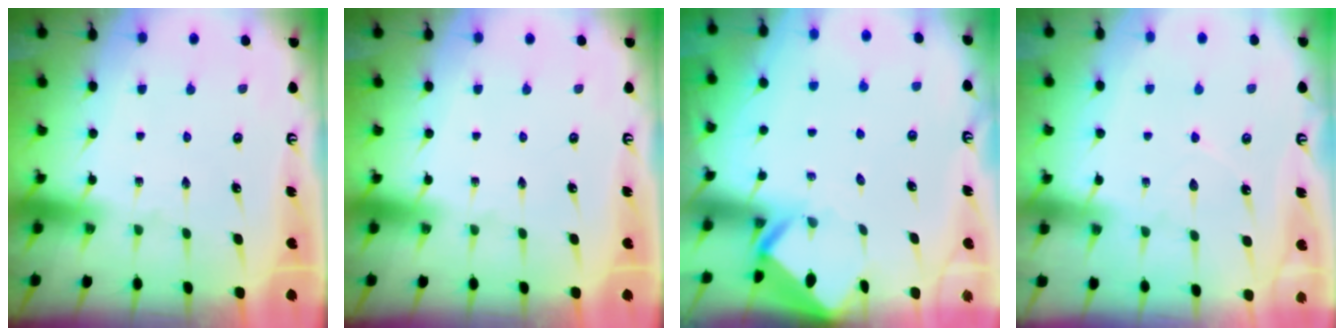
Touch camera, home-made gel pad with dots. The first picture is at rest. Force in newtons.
{"total": 0.0}
{"total": 2.7, "press": 2.6, "slide": 0.3}
{"total": 5.0, "press": 5.0, "slide": 0.6}